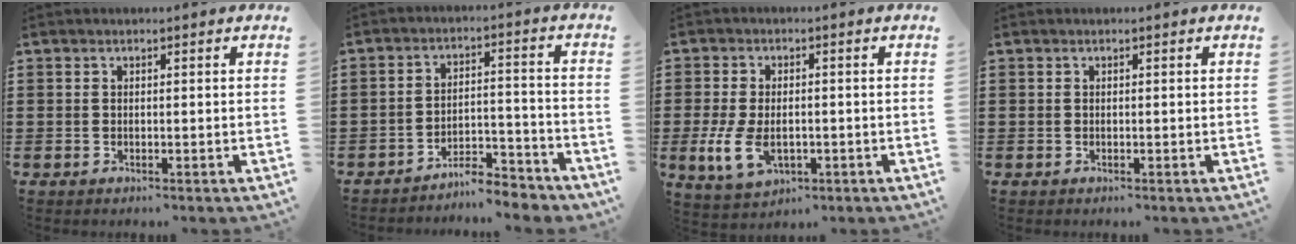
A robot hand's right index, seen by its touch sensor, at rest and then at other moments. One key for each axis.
{"total": 5.9, "fx": -5.7, "fy": 0.8, "fz": 1.3, "tx": -0.019, "ty": 0.017, "tz": -0.113}
{"total": 6.5, "fx": -1.3, "fy": 3.8, "fz": 5.1, "tx": -0.124, "ty": -0.005, "tz": -0.028}
{"total": 0.0}